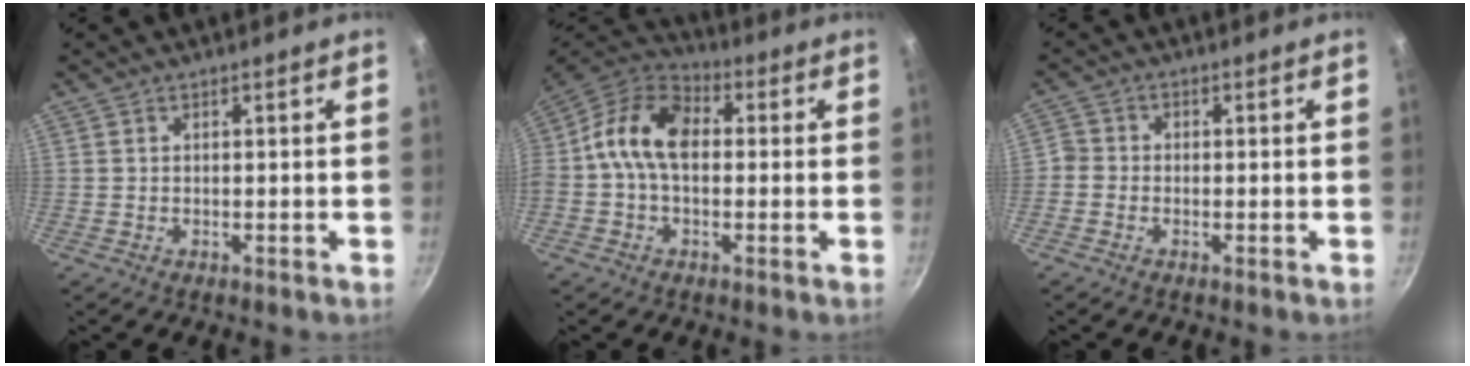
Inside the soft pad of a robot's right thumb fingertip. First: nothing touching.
{"total": 13.0, "force": [0.8, 8.9, 9.4], "torque": [-0.145, 0.035, -0.010]}
{"total": 2.5, "force": [-1.2, 2.0, 0.8], "torque": [-0.012, 0.015, -0.033]}